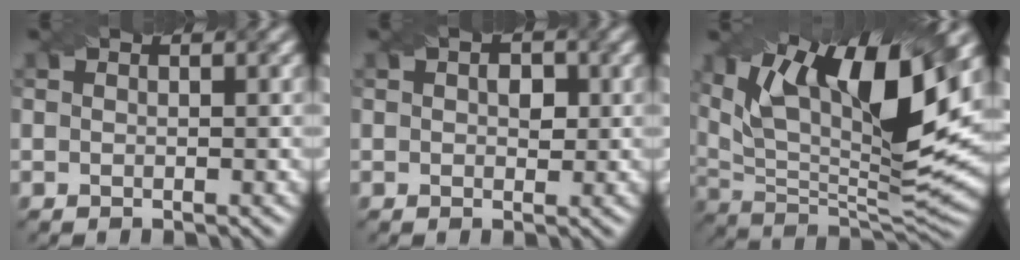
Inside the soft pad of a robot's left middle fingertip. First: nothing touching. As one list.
[{"total": 1.8, "force": [0.4, 1.2, 1.3], "torque": [-0.019, 0.001, 0.005]}, {"total": 15.0, "force": [6.8, 4.8, 12.5], "torque": [-0.227, 0.002, 0.125]}]